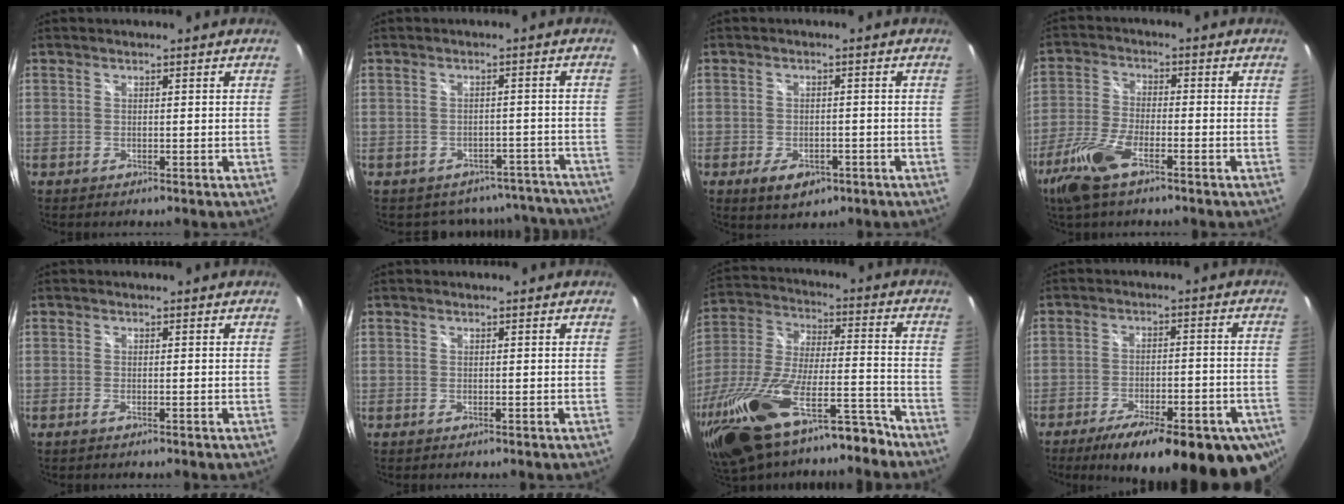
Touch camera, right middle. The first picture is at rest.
{"total": 12.3, "force": [-10.6, 5.8, 2.4], "torque": [-0.043, 0.025, -0.107]}
{"total": 5.6, "force": [-3.0, 3.1, 3.5], "torque": [-0.071, -0.009, -0.041]}
{"total": 9.4, "force": [-5.8, 3.1, 6.7], "torque": [-0.160, -0.010, -0.119]}
{"total": 0.9, "force": [-0.6, 0.1, 0.6], "torque": [-0.013, -0.002, -0.013]}
{"total": 0.0}
{"total": 26.4, "force": [-18.8, 8.4, 16.6], "torque": [-0.339, -0.035, -0.314]}
{"total": 23.3, "force": [-15.8, 6.6, 15.9], "torque": [-0.251, -0.044, -0.206]}